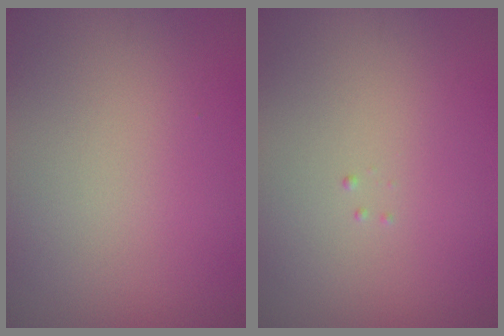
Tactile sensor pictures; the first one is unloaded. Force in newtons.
{"total": 0.0}